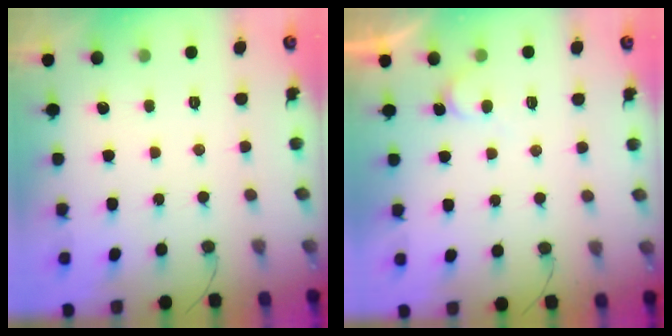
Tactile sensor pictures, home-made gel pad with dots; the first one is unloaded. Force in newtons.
{"total": 3.8, "press": 3.8, "slide": 0.3}